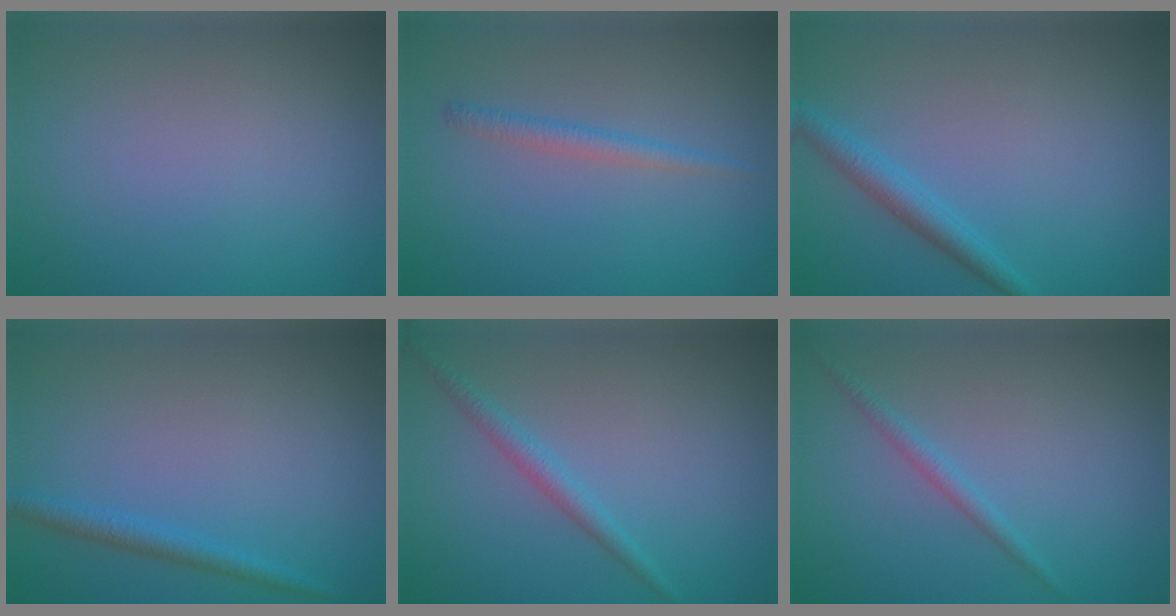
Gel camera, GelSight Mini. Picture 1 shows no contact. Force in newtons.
{"total": 1.5, "press": 1.5, "slide": 0.1}
{"total": 2.3, "press": 2.3, "slide": 0.1}
{"total": 1.8, "press": 1.8, "slide": 0.2}
{"total": 1.8, "press": 1.8, "slide": 0.1}
{"total": 1.3, "press": 1.3, "slide": 0.0}